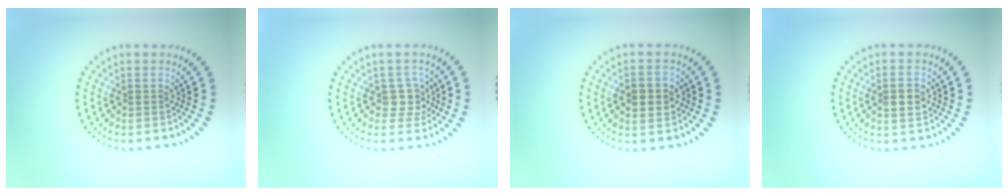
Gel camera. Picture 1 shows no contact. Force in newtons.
{"total": 2.4, "press": 2.0, "slide": 1.3}
{"total": 3.8, "press": 3.8, "slide": 0.2}
{"total": 2.7, "press": 2.7, "slide": 0.1}